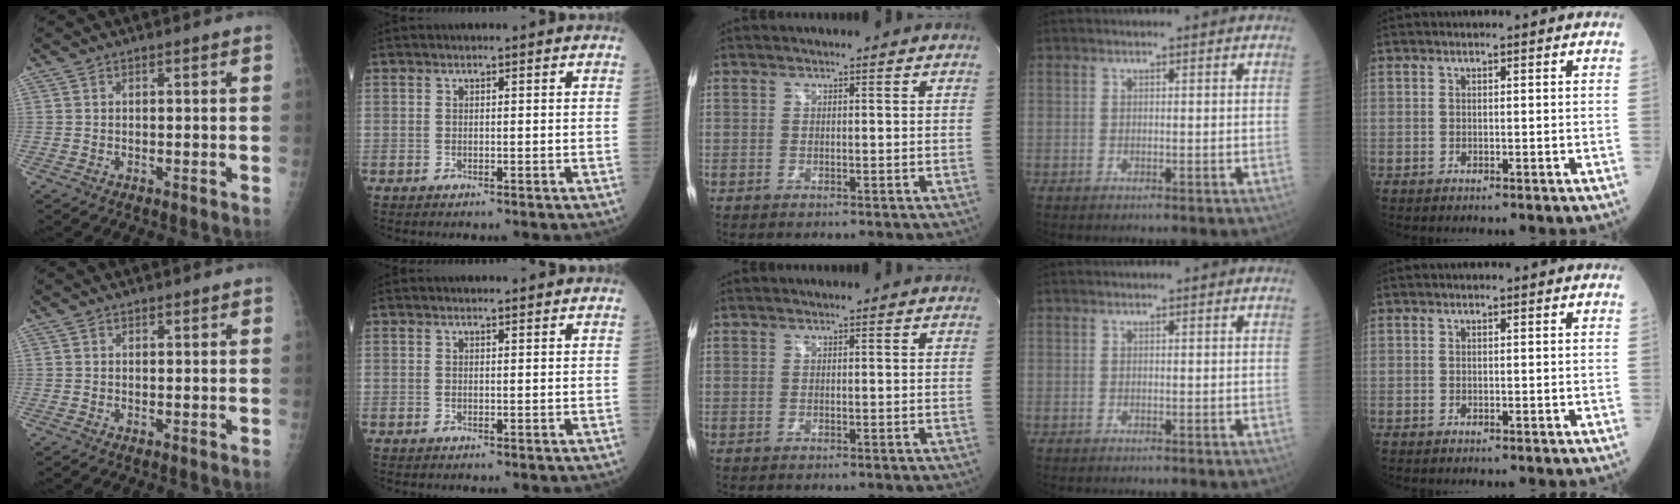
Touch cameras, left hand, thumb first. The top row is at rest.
{"thumb": {"total": 0.8, "force": [0.6, 0.5, 0.1], "torque": [0.009, -0.004, 0.005]}, "index": {"total": 1.2, "force": [1.1, 0.3, 0.0], "torque": [-0.004, 0.005, 0.019]}}